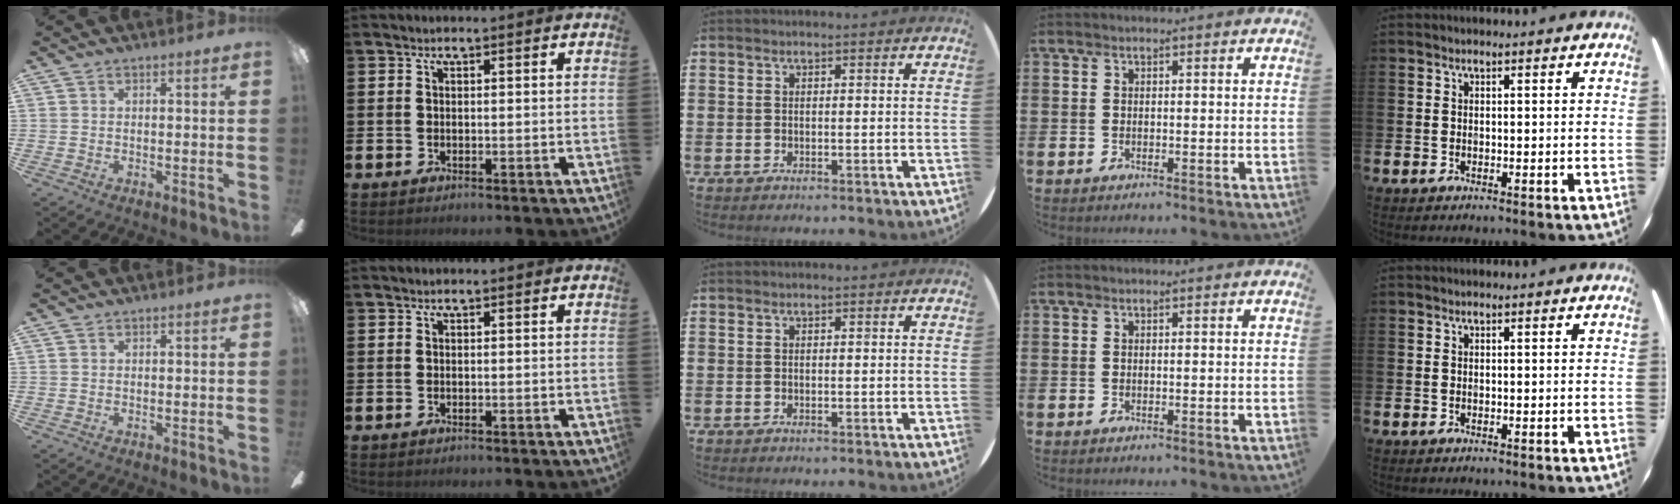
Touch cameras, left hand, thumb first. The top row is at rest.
{}